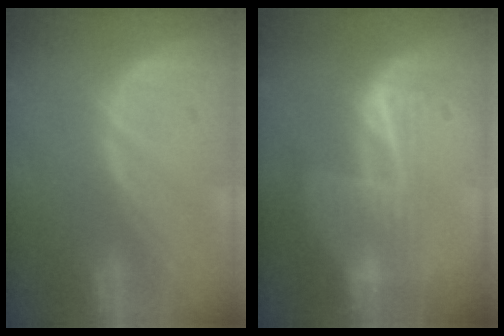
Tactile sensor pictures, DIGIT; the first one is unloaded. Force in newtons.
{"total": 6.8, "press": 5.6, "slide": 4.0}